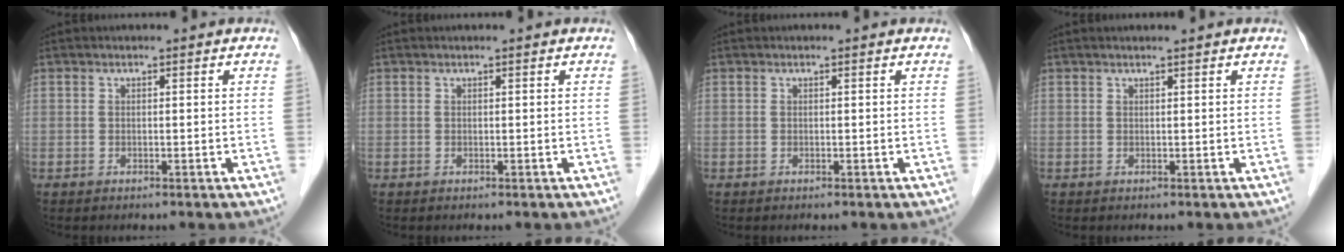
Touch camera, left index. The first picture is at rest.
{"total": 0.0}
{"total": 0.0}
{"total": 1.6, "force": [1.4, -0.1, 0.8], "torque": [-0.009, 0.014, 0.023]}